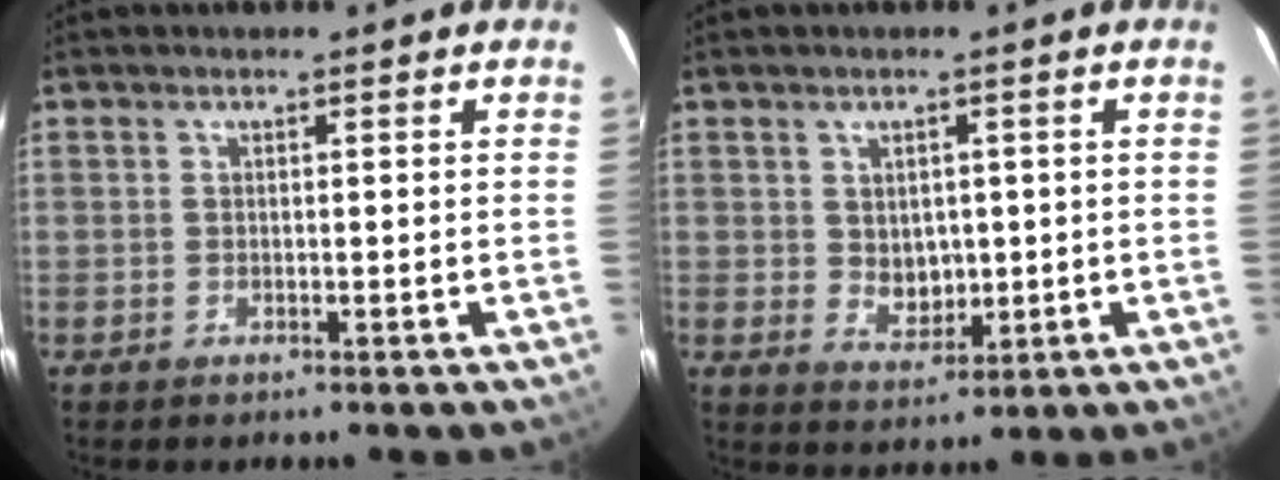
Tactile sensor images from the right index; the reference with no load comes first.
{"total": 4.7, "force": [0.4, 3.8, 2.6], "torque": [-0.041, -0.003, 0.019]}